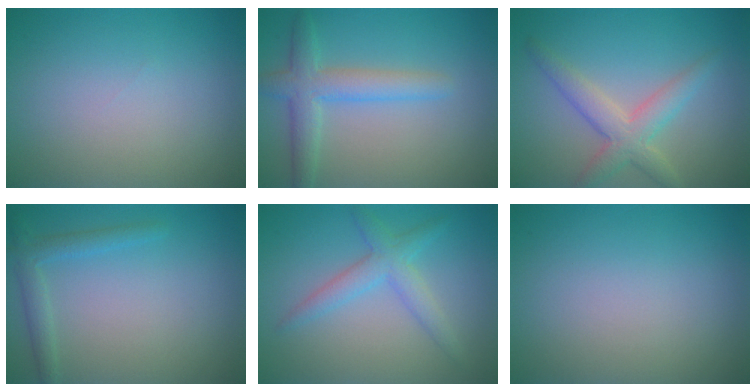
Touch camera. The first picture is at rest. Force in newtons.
{"total": 3.9, "press": 3.9, "slide": 0.2}
{"total": 3.8, "press": 3.8, "slide": 0.2}
{"total": 2.0, "press": 2.0, "slide": 0.1}
{"total": 3.0, "press": 3.0, "slide": 0.0}
{"total": 0.0}